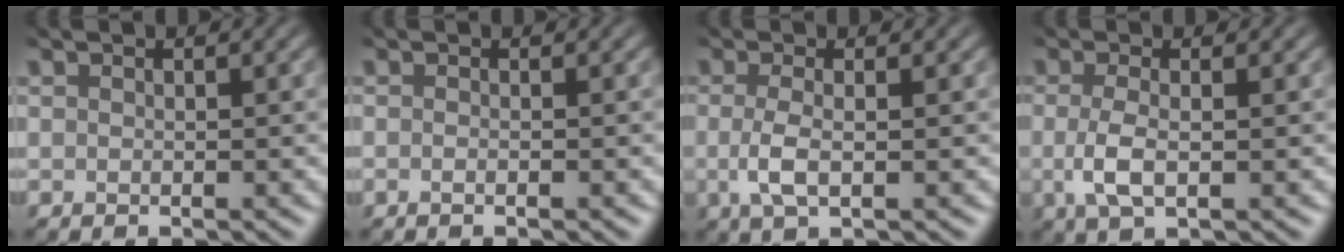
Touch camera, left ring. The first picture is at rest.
{"total": 1.4, "force": [0.1, 0.6, 1.3], "torque": [-0.011, -0.001, -0.021]}
{"total": 2.6, "force": [-1.1, 0.6, 2.3], "torque": [-0.051, -0.002, -0.012]}
{"total": 2.8, "force": [-1.1, 0.7, 2.5], "torque": [-0.056, -0.001, -0.012]}